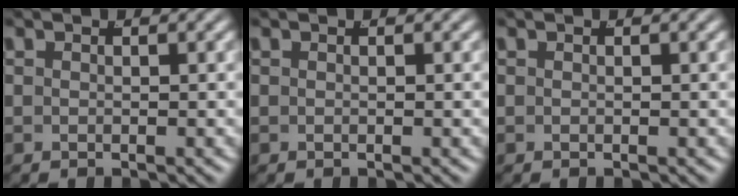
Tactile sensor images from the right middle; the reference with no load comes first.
{"total": 0.0}
{"total": 0.0}